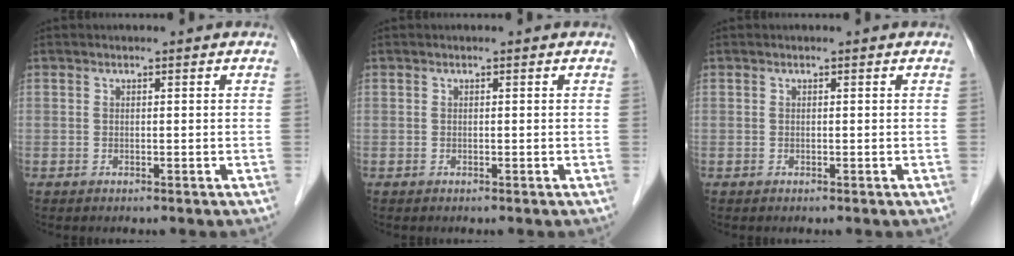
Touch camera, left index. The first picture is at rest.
{"total": 0.0}
{"total": 0.0}